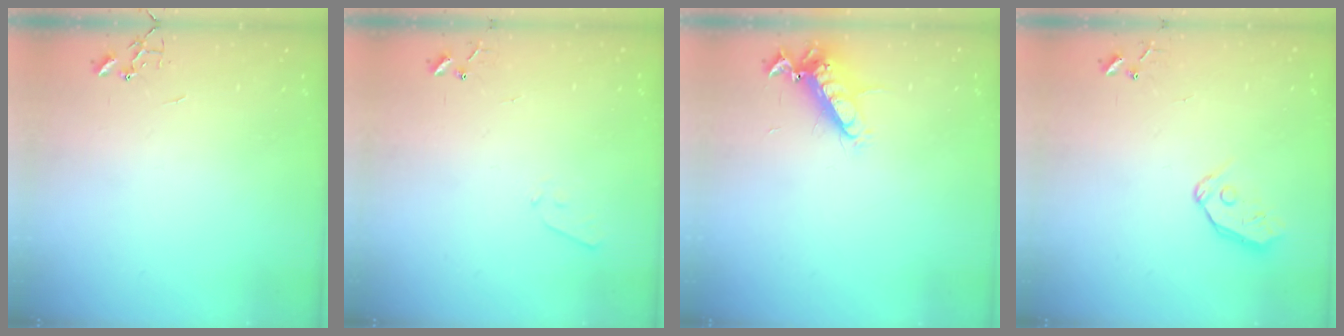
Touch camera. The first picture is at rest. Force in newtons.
{"total": 3.4, "press": 3.4, "slide": 0.5}
{"total": 12.5, "press": 12.4, "slide": 1.4}
{"total": 7.6, "press": 7.5, "slide": 0.8}